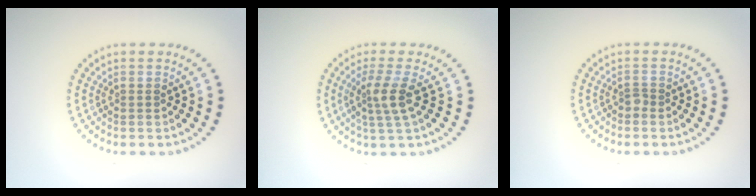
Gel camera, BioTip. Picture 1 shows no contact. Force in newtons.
{"total": 2.7, "press": 2.2, "slide": 1.7}
{"total": 0.7, "press": 0.5, "slide": 0.5}